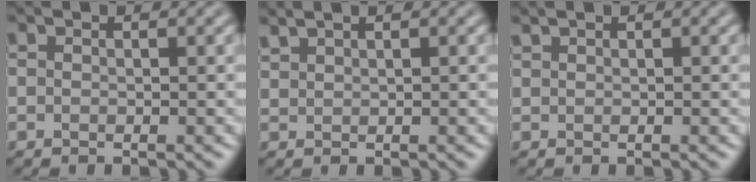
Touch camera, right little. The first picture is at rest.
{"total": 1.4, "force": [1.3, 0.2, 0.4], "torque": [-0.011, 0.006, 0.028]}
{"total": 0.6, "force": [0.6, 0.1, 0.1], "torque": [0.000, 0.004, 0.015]}